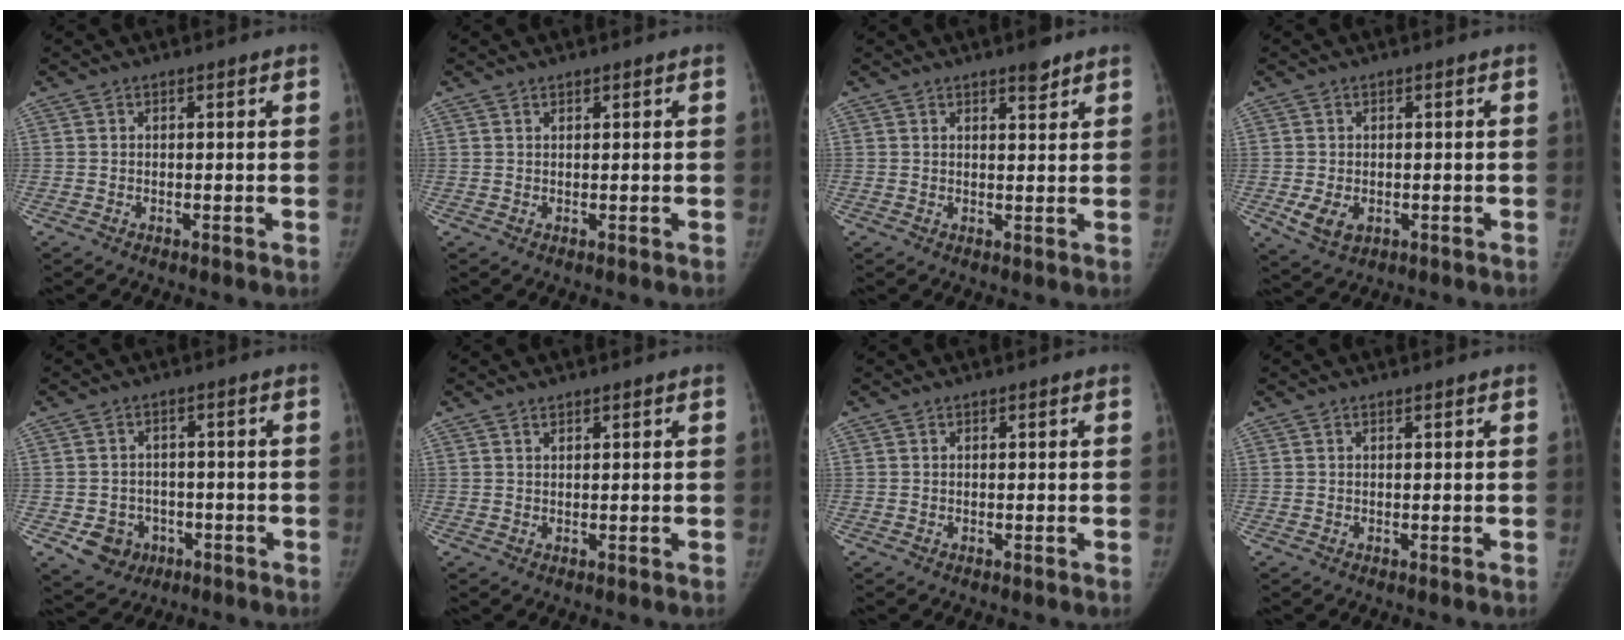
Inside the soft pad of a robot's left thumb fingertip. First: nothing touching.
{"total": 0.5, "force": [0.5, 0.2, 0.1], "torque": [-0.004, -0.004, 0.009]}
{"total": 3.0, "force": [2.3, 0.9, 1.8], "torque": [-0.017, -0.015, 0.033]}
{"total": 4.5, "force": [-0.9, 3.3, 3.0], "torque": [-0.053, -0.008, -0.005]}
{"total": 6.4, "force": [-2.4, 5.6, 1.9], "torque": [-0.012, 0.015, -0.026]}
{"total": 1.0, "force": [0.9, 0.3, 0.3], "torque": [-0.002, -0.007, 0.015]}
{"total": 0.0}
{"total": 0.0}